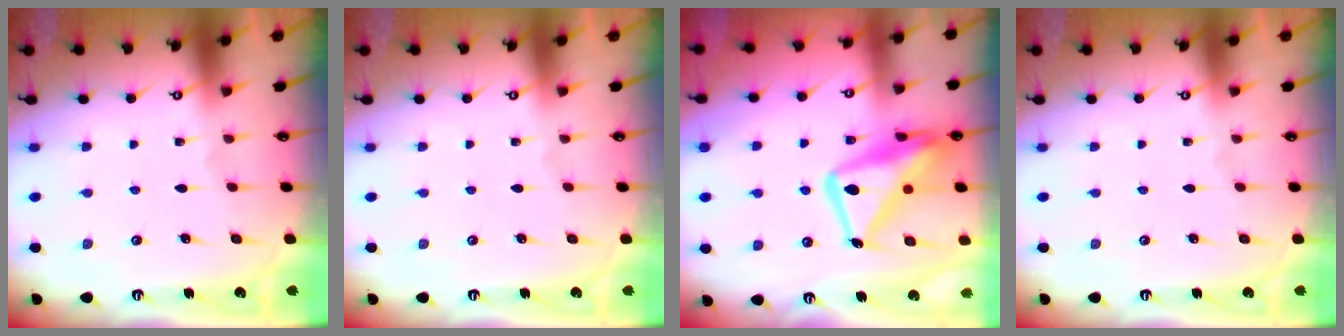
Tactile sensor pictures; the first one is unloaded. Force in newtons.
{"total": 0.0}
{"total": 17.7, "press": 17.6, "slide": 1.6}
{"total": 0.0}